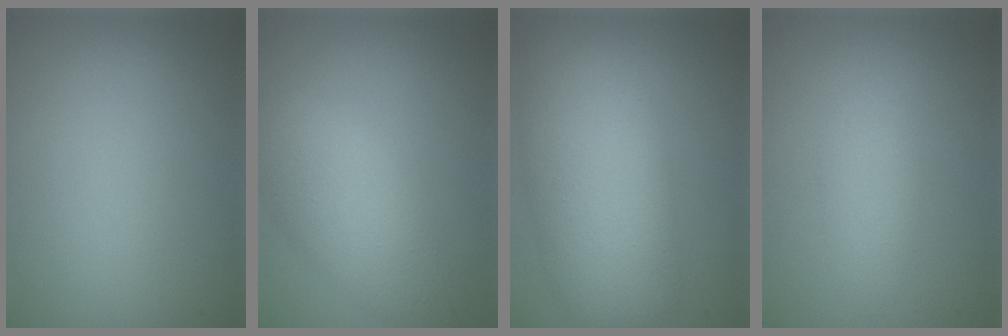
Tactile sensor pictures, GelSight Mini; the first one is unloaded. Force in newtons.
{"total": 4.9, "press": 4.9, "slide": 0.4}
{"total": 9.0, "press": 8.9, "slide": 0.5}
{"total": 2.4, "press": 2.4, "slide": 0.0}